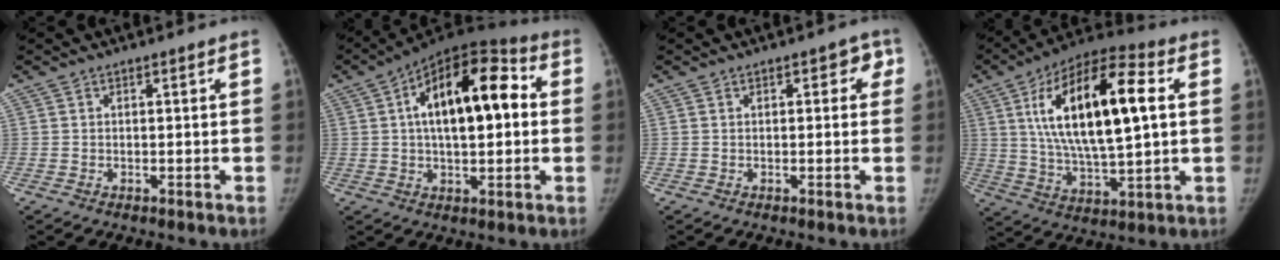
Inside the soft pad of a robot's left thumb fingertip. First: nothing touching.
{"total": 19.3, "force": [3.0, 9.2, 16.7], "torque": [-0.235, 0.032, 0.035]}
{"total": 2.3, "force": [0.8, 1.5, 1.6], "torque": [0.010, 0.004, -0.001]}
{"total": 22.6, "force": [5.0, 8.2, 20.5], "torque": [-0.356, 0.002, 0.079]}